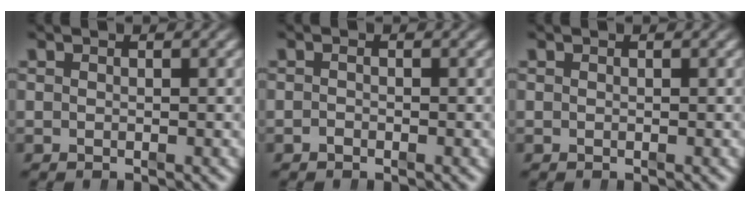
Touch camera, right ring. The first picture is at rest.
{"total": 0.7, "force": [-0.6, -0.2, 0.3], "torque": [-0.003, -0.004, -0.009]}
{"total": 0.0}